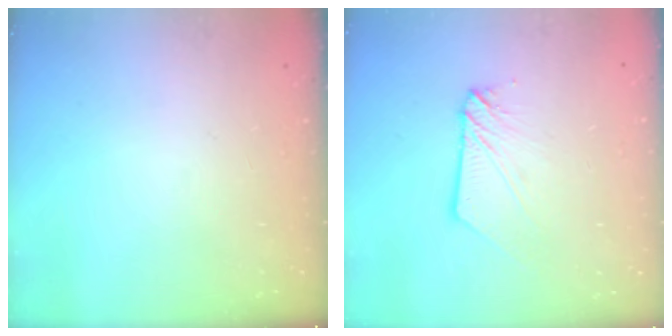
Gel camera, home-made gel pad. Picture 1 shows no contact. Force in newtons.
{"total": 3.6, "press": 3.6, "slide": 0.3}